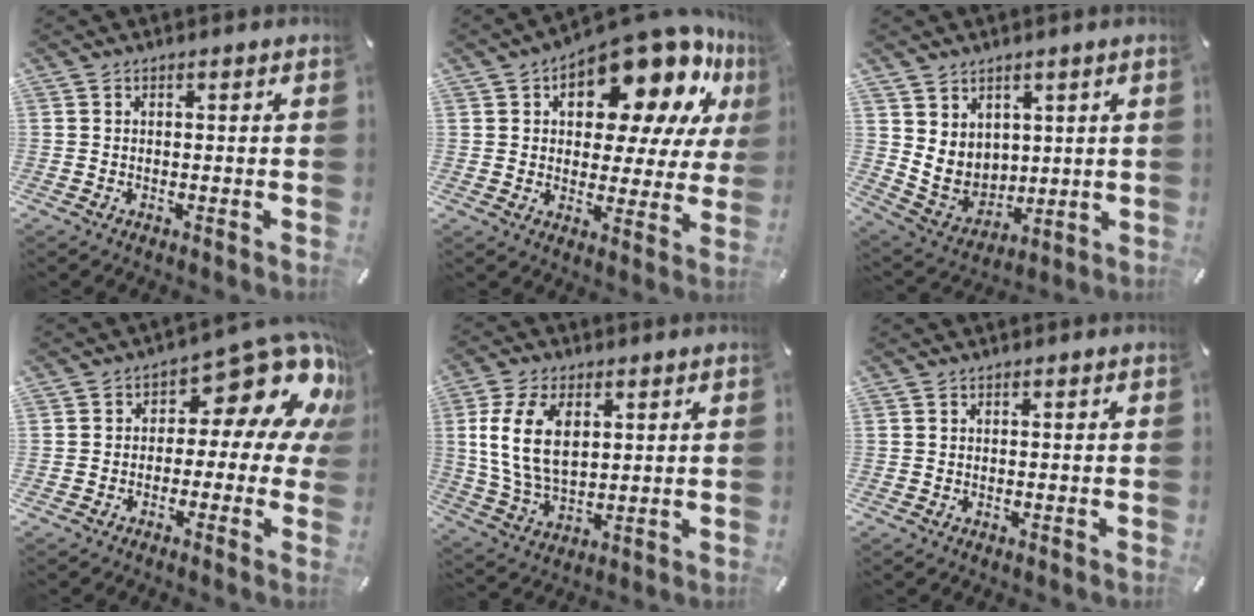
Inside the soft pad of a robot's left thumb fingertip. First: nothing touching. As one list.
[{"total": 19.5, "force": [12.2, 9.3, 12.1], "torque": [-0.176, -0.089, 0.204]}, {"total": 7.8, "force": [3.5, 6.9, 1.0], "torque": [-0.035, -0.044, 0.072]}, {"total": 15.0, "force": [7.4, 7.3, 10.8], "torque": [-0.141, -0.057, 0.118]}, {"total": 12.3, "force": [3.2, 7.8, 9.0], "torque": [-0.211, -0.001, 0.055]}, {"total": 0.0}]